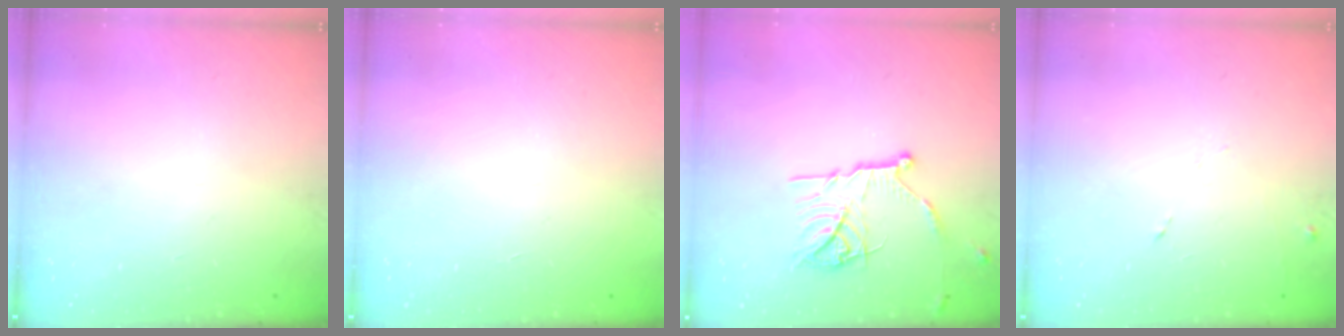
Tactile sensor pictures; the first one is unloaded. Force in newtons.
{"total": 1.5, "press": 1.5, "slide": 0.1}
{"total": 14.2, "press": 14.2, "slide": 1.2}
{"total": 6.1, "press": 6.1, "slide": 0.6}